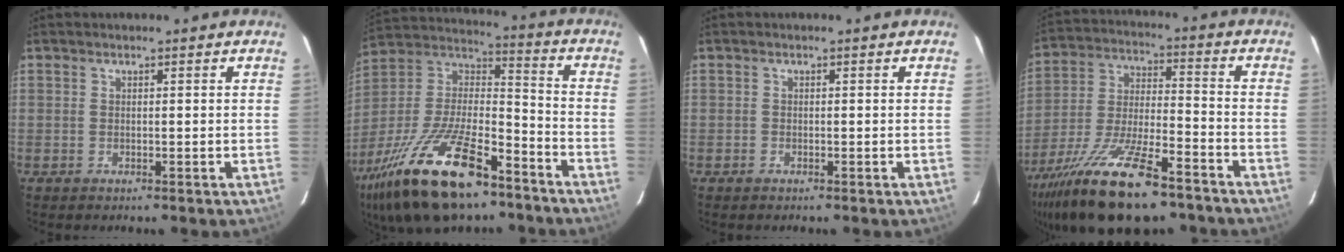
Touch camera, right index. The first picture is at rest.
{"total": 27.1, "force": [-17.2, 10.1, 18.4], "torque": [-0.371, -0.025, -0.292]}
{"total": 0.5, "force": [-0.4, 0.3, 0.0], "torque": [-0.001, 0.002, -0.010]}
{"total": 22.3, "force": [-15.5, 6.5, 14.6], "torque": [-0.288, -0.044, -0.264]}